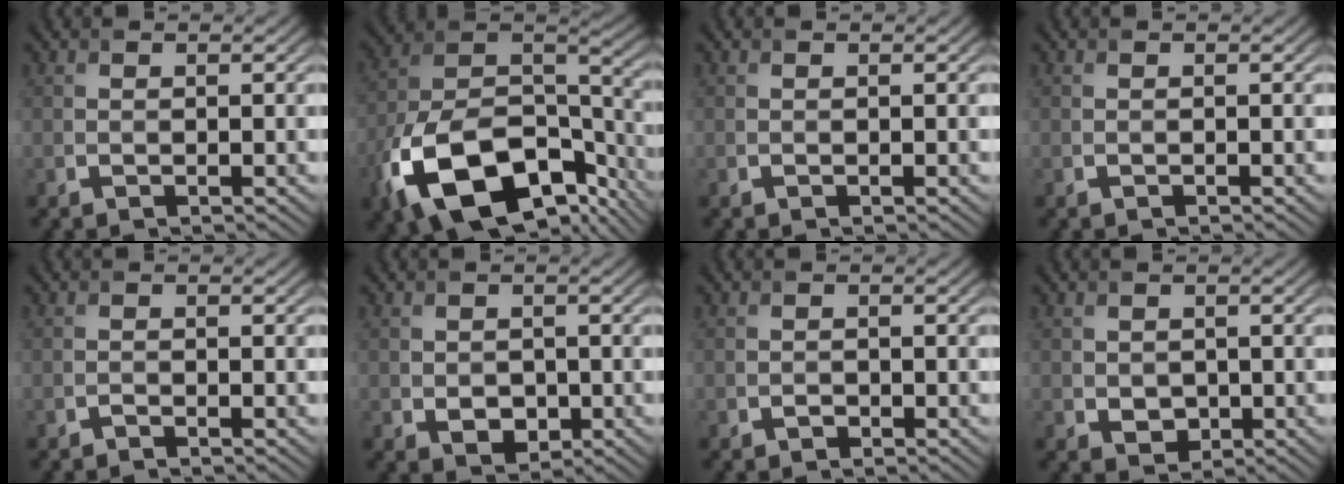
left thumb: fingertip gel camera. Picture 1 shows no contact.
{"total": 18.8, "force": [-9.5, 10.5, 12.4], "torque": [-0.268, -0.038, -0.154]}
{"total": 0.0}
{"total": 0.0}
{"total": 0.5, "force": [-0.5, 0.1, 0.2], "torque": [-0.002, 0.001, -0.011]}
{"total": 2.5, "force": [-0.5, 2.0, 1.5], "torque": [-0.031, -0.011, -0.006]}
{"total": 0.7, "force": [-0.5, 0.4, 0.2], "torque": [-0.002, -0.002, -0.008]}
{"total": 1.8, "force": [0.0, 1.6, 0.8], "torque": [-0.022, -0.010, 0.002]}